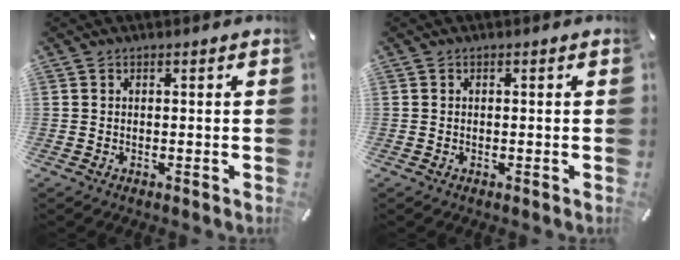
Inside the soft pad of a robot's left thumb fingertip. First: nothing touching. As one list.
[{"total": 0.0}]